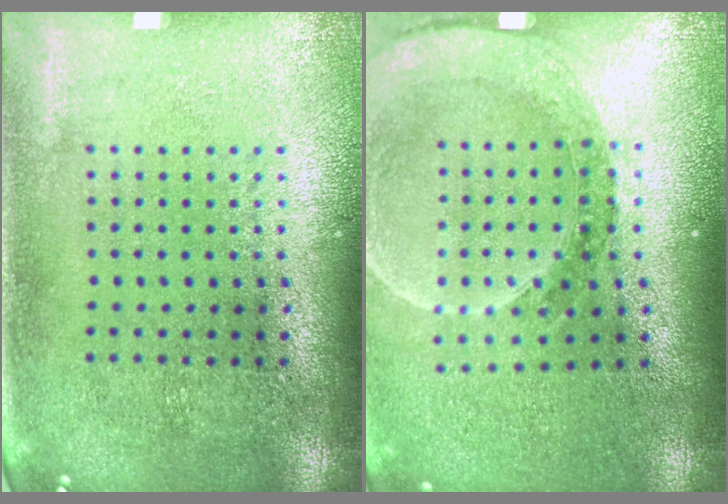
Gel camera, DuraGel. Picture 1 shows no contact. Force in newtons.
{"total": 1.5, "press": 1.5, "slide": 0.2}